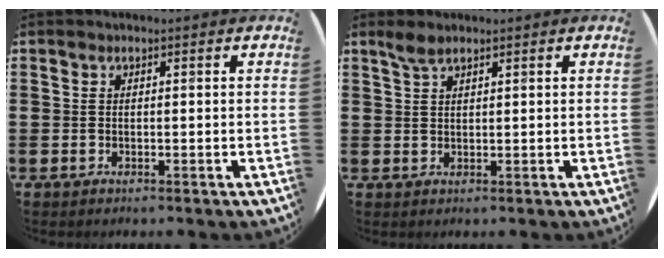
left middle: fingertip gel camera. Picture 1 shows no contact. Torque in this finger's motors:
{"motor_torque": [0.47, -0.38, 0.02, 0.01]}